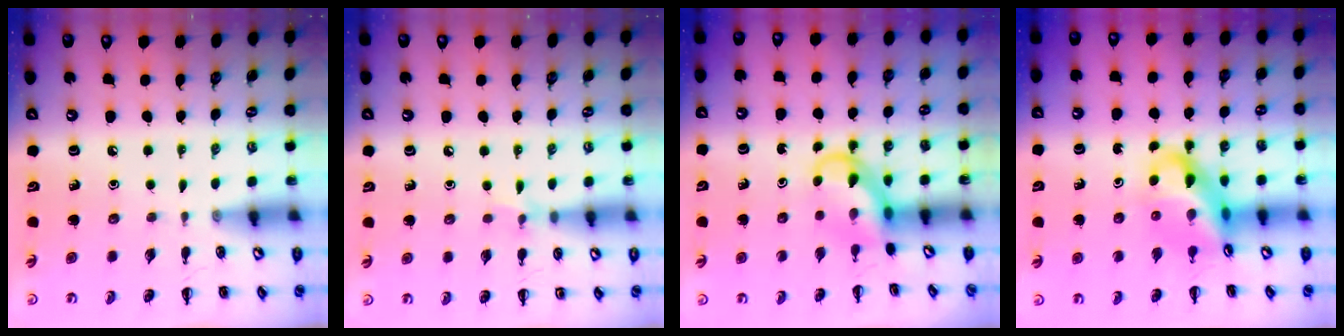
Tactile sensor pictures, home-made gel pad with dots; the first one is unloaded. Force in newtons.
{"total": 5.9, "press": 5.7, "slide": 1.6}
{"total": 5.1, "press": 5.0, "slide": 0.4}
{"total": 11.1, "press": 10.7, "slide": 3.1}